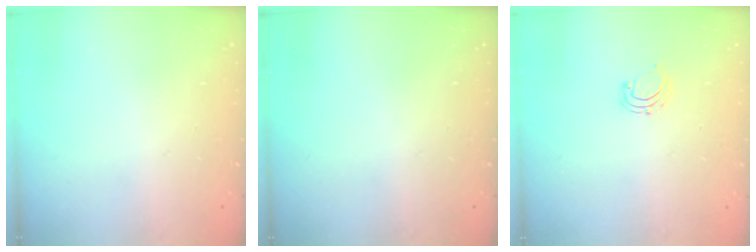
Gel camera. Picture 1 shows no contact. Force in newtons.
{"total": 0.0}
{"total": 4.6, "press": 4.5, "slide": 0.5}